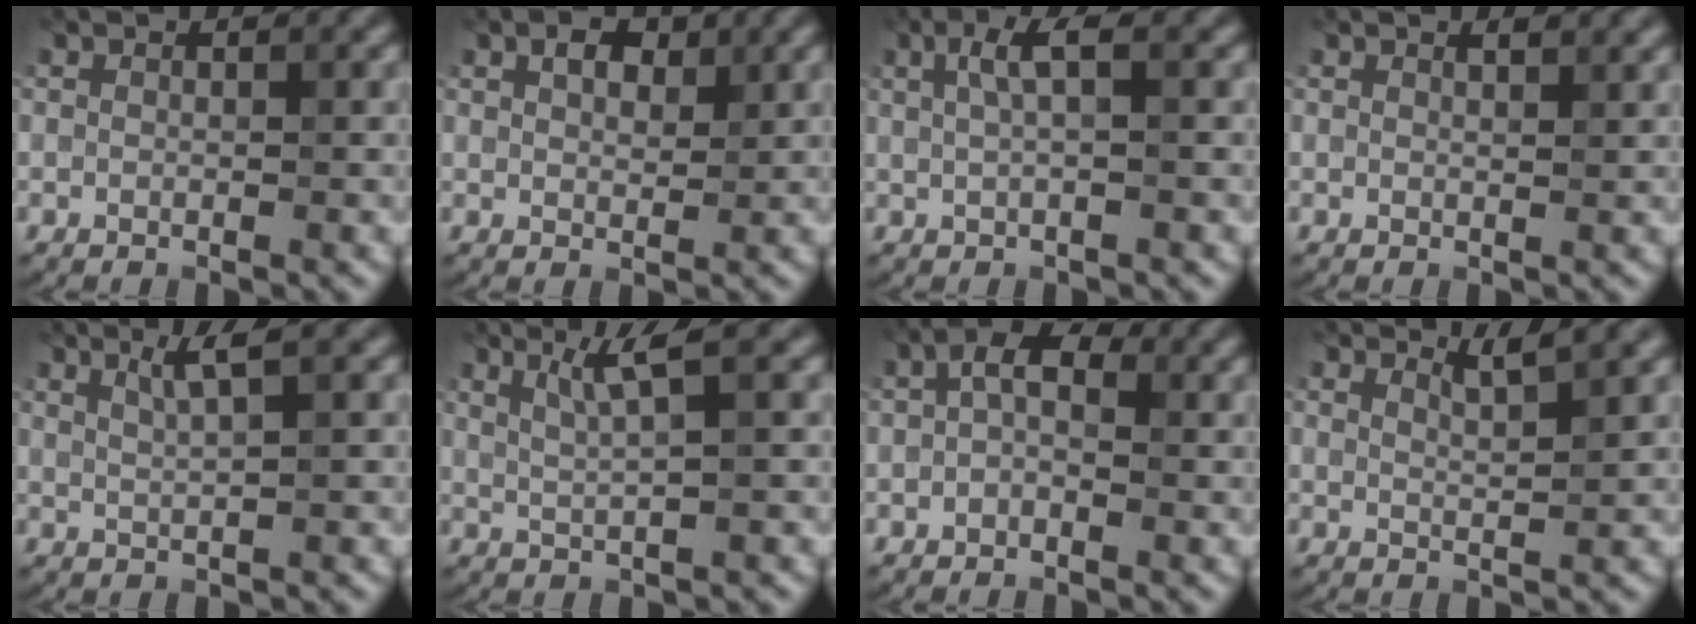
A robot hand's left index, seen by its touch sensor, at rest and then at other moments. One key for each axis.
{"total": 2.3, "fx": 1.2, "fy": 1.3, "fz": 1.4, "tx": -0.026, "ty": 0.005, "tz": 0.023}
{"total": 2.5, "fx": 0.8, "fy": 0.5, "fz": 2.4, "tx": -0.045, "ty": 0.007, "tz": 0.013}
{"total": 1.2, "fx": 1.0, "fy": 0.3, "fz": 0.6, "tx": -0.008, "ty": 0.001, "tz": 0.013}
{"total": 2.3, "fx": 1.3, "fy": 0.4, "fz": 1.9, "tx": -0.031, "ty": 0.003, "tz": 0.023}
{"total": 2.9, "fx": 1.4, "fy": 0.3, "fz": 2.5, "tx": -0.043, "ty": 0.000, "tz": 0.029}
{"total": 2.7, "fx": -0.1, "fy": 1.5, "fz": 2.3, "tx": -0.039, "ty": 0.011, "tz": -0.014}
{"total": 2.0, "fx": 1.7, "fy": 0.2, "fz": 0.9, "tx": -0.008, "ty": 0.001, "tz": 0.025}